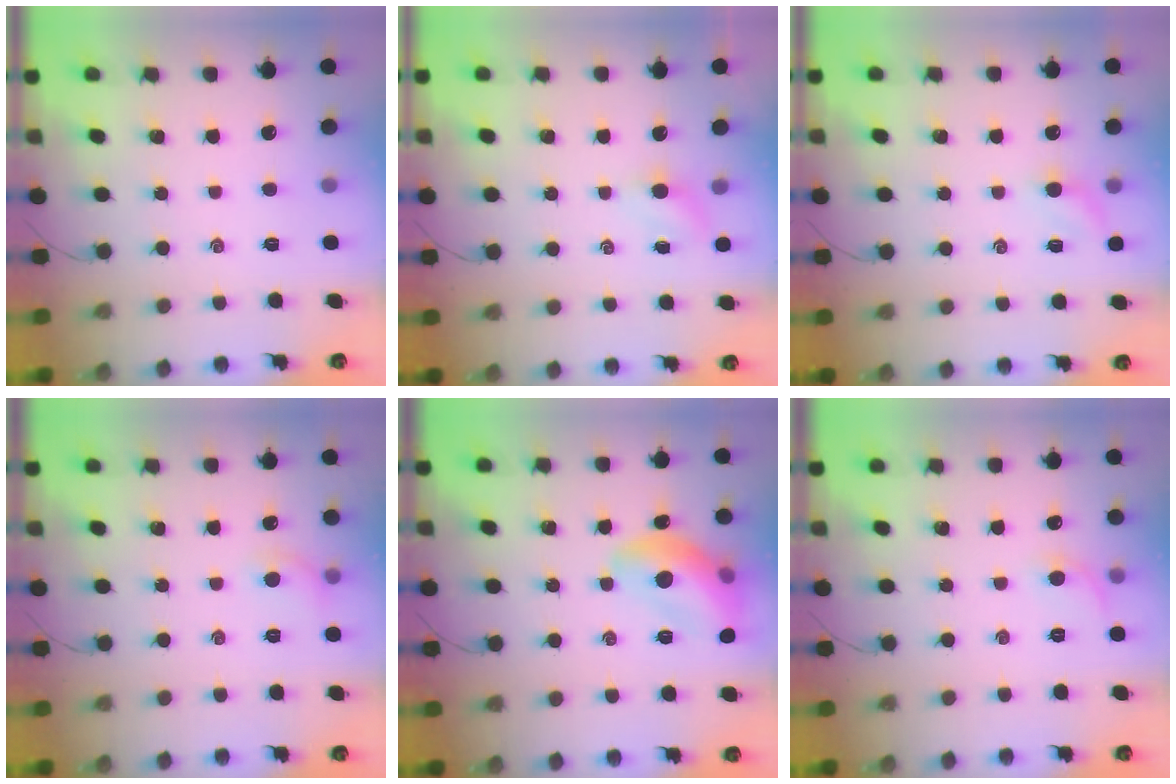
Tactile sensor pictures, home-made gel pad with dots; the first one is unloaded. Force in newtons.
{"total": 3.4, "press": 3.2, "slide": 1.1}
{"total": 4.1, "press": 4.0, "slide": 1.0}
{"total": 5.7, "press": 5.6, "slide": 1.2}
{"total": 14.1, "press": 14.1, "slide": 1.3}
{"total": 4.9, "press": 4.7, "slide": 1.5}